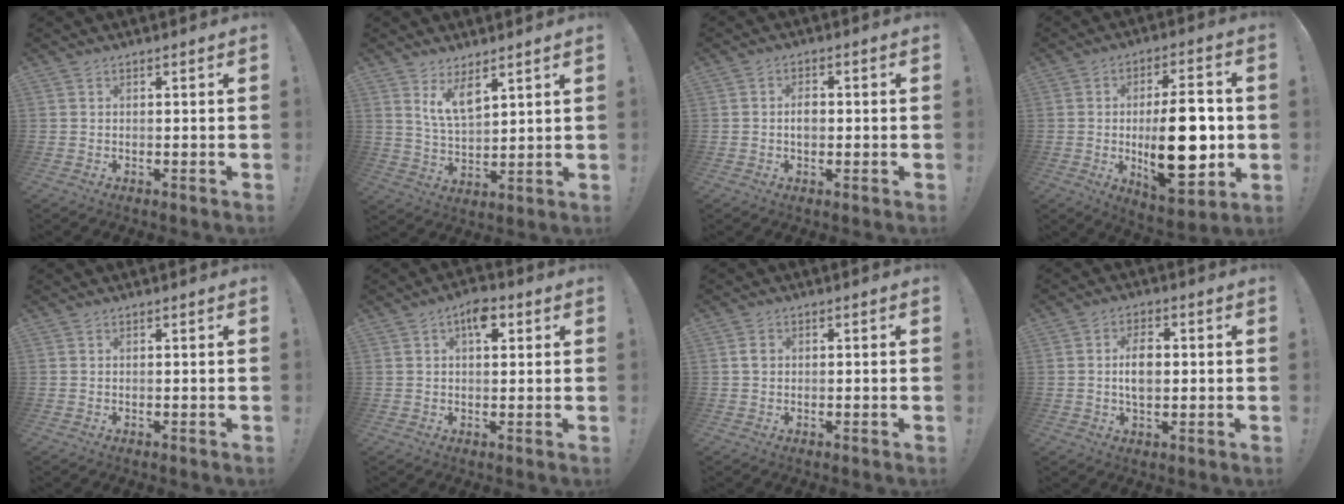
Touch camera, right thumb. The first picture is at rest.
{"total": 9.1, "force": [6.2, 4.4, 5.1], "torque": [-0.088, -0.036, 0.117]}
{"total": 3.3, "force": [0.0, 2.4, 2.3], "torque": [-0.021, -0.002, -0.007]}
{"total": 20.6, "force": [-1.5, 8.9, 18.5], "torque": [-0.287, -0.013, -0.022]}
{"total": 0.0}
{"total": 6.4, "force": [2.5, 3.4, 4.8], "torque": [-0.058, -0.006, 0.039]}
{"total": 1.8, "force": [0.2, 1.5, 1.0], "torque": [-0.009, 0.002, 0.002]}
{"total": 7.3, "force": [0.4, 4.5, 5.8], "torque": [-0.097, 0.002, 0.003]}